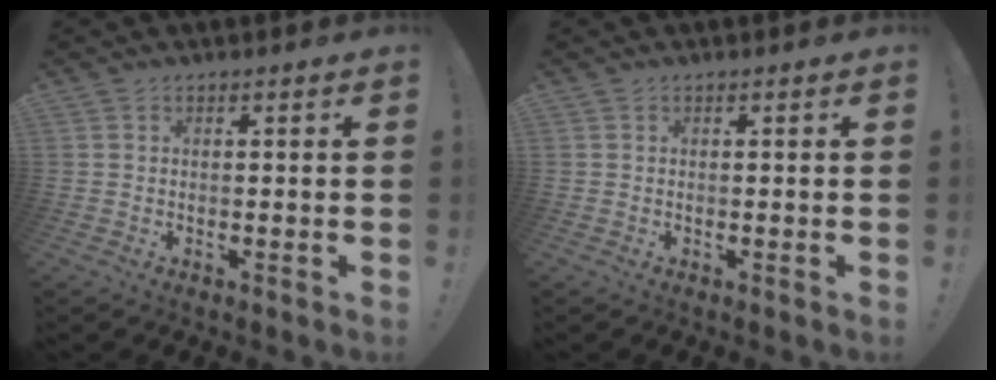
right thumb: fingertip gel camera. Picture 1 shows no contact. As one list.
[{"total": 0.0}]